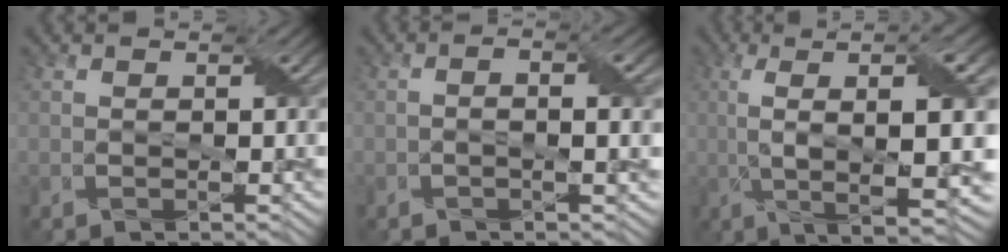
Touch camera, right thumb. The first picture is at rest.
{"total": 3.1, "force": [-0.1, 0.7, 3.0], "torque": [-0.054, 0.004, -0.003]}
{"total": 13.4, "force": [1.8, 3.1, 12.9], "torque": [-0.223, 0.014, 0.043]}